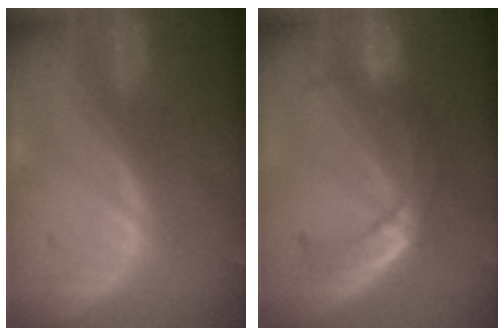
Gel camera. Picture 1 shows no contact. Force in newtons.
{"total": 8.1, "press": 6.7, "slide": 4.4}